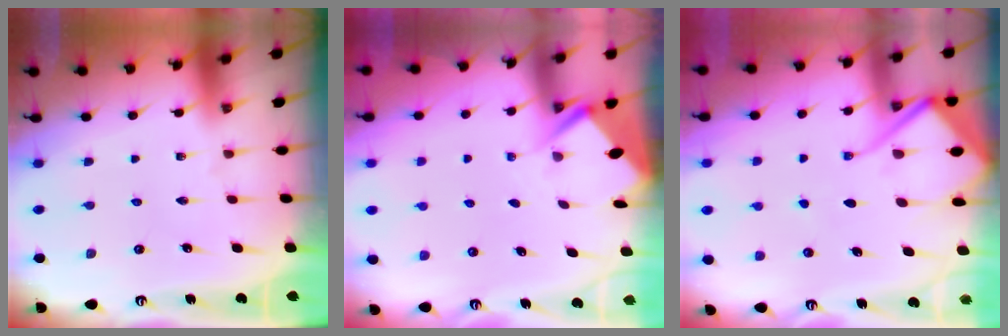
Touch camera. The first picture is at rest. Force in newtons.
{"total": 2.7, "press": 2.7, "slide": 0.3}
{"total": 12.5, "press": 12.4, "slide": 1.3}